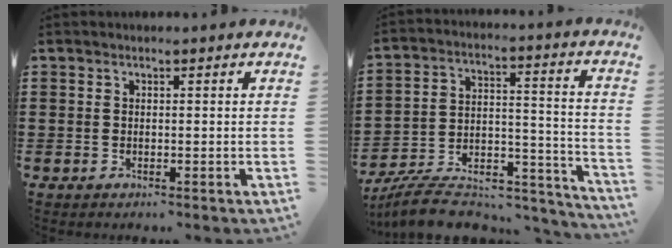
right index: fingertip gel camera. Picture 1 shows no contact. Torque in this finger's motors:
{"motor_torque": [-1.55, 0.59, -0.99, -0.21]}